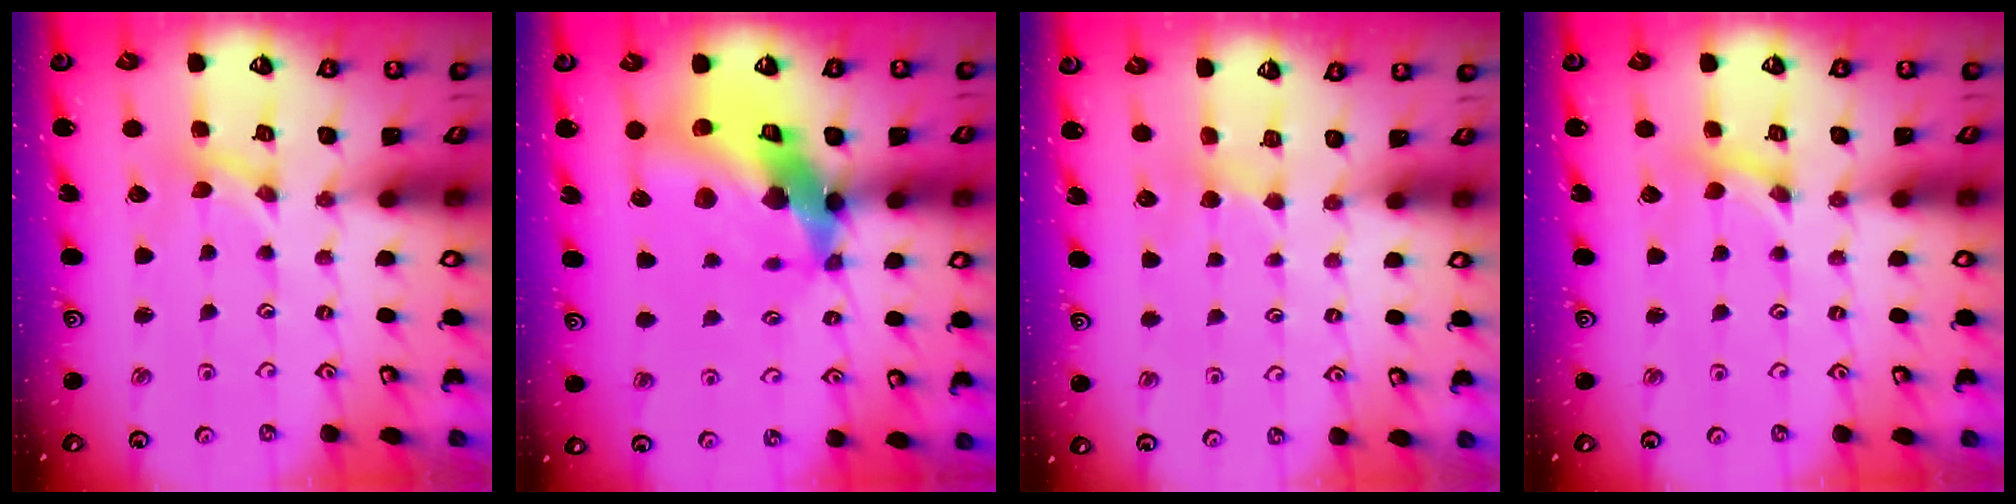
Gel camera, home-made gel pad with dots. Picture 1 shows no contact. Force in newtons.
{"total": 20.5, "press": 20.3, "slide": 2.6}
{"total": 2.9, "press": 2.9, "slide": 0.3}
{"total": 0.6, "press": 0.5, "slide": 0.1}